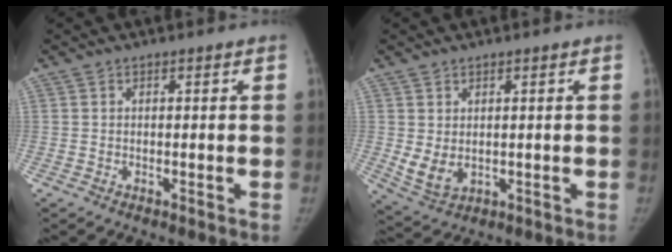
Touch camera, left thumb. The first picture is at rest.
{"total": 4.9, "force": [0.4, 3.4, 3.5], "torque": [-0.062, -0.014, 0.021]}